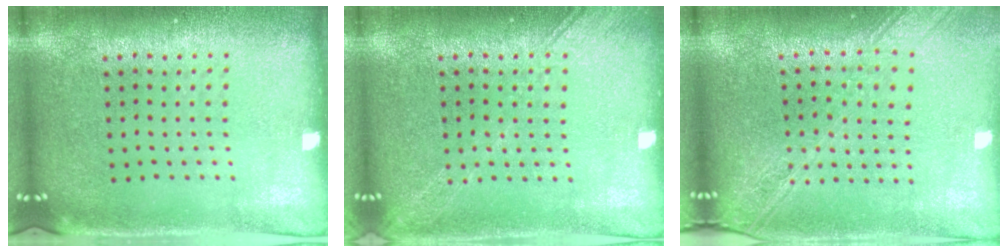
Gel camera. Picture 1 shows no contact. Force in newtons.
{"total": 2.4, "press": 2.3, "slide": 0.4}
{"total": 2.2, "press": 1.9, "slide": 1.2}